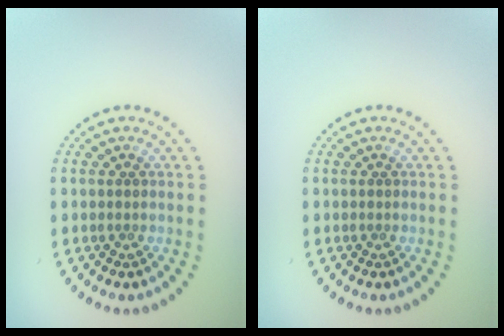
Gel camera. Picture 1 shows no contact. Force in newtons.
{"total": 0.0}